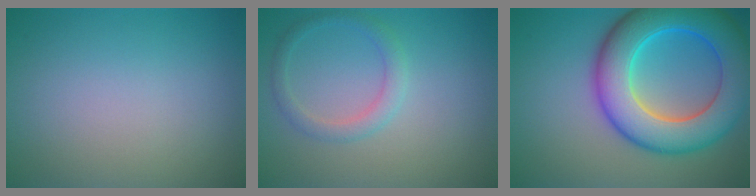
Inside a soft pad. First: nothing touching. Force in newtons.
{"total": 2.0, "press": 2.0, "slide": 0.1}
{"total": 11.0, "press": 11.0, "slide": 0.2}